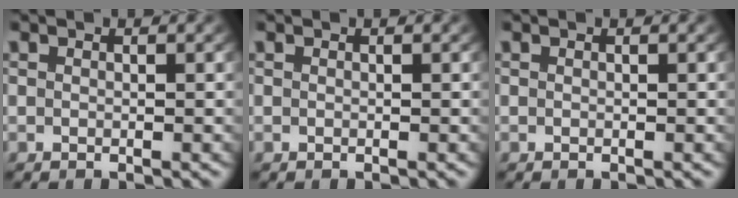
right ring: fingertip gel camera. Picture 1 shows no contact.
{"total": 0.0}
{"total": 0.7, "force": [-0.1, -0.6, -0.3], "torque": [0.004, -0.013, 0.009]}